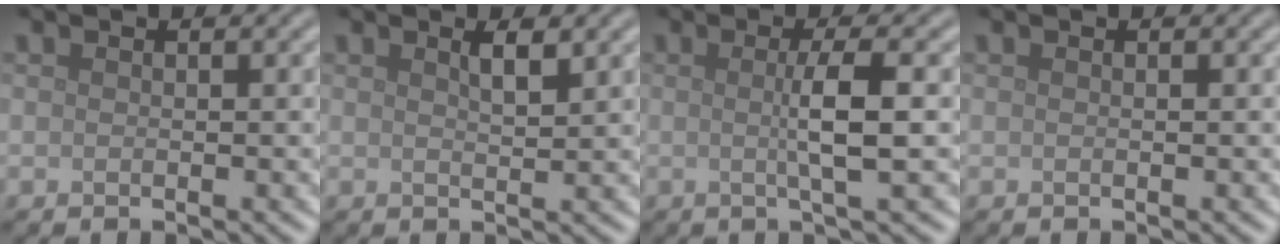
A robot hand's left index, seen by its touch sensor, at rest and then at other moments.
{"total": 1.6, "force": [1.0, 0.3, 1.3], "torque": [-0.021, 0.002, 0.015]}
{"total": 3.7, "force": [0.1, 0.6, 3.6], "torque": [-0.062, 0.000, -0.002]}
{"total": 0.0}